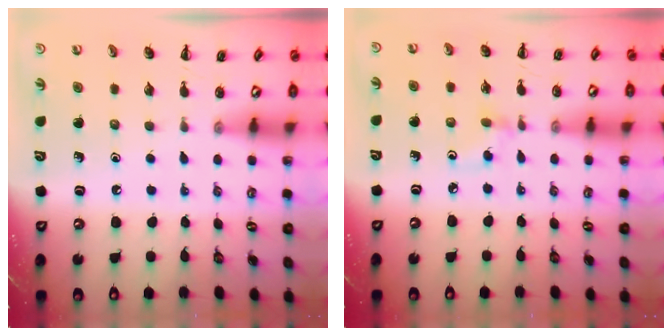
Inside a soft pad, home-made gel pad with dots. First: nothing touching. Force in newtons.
{"total": 2.5, "press": 2.4, "slide": 0.9}